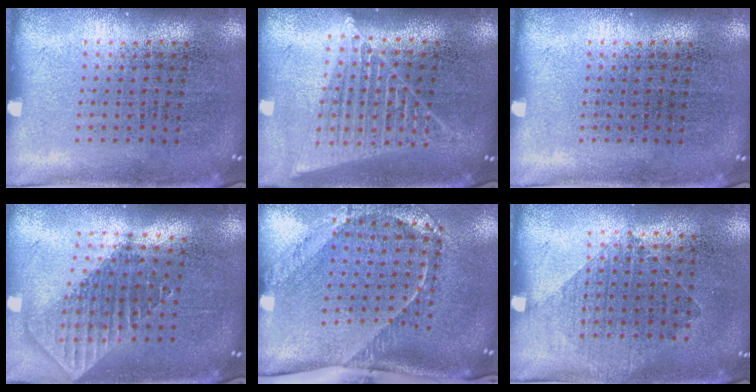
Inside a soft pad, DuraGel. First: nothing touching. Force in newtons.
{"total": 1.8, "press": 1.6, "slide": 0.8}
{"total": 0.0}
{"total": 1.8, "press": 1.4, "slide": 1.2}
{"total": 2.7, "press": 1.8, "slide": 2.0}
{"total": 1.0, "press": 1.0, "slide": 0.4}